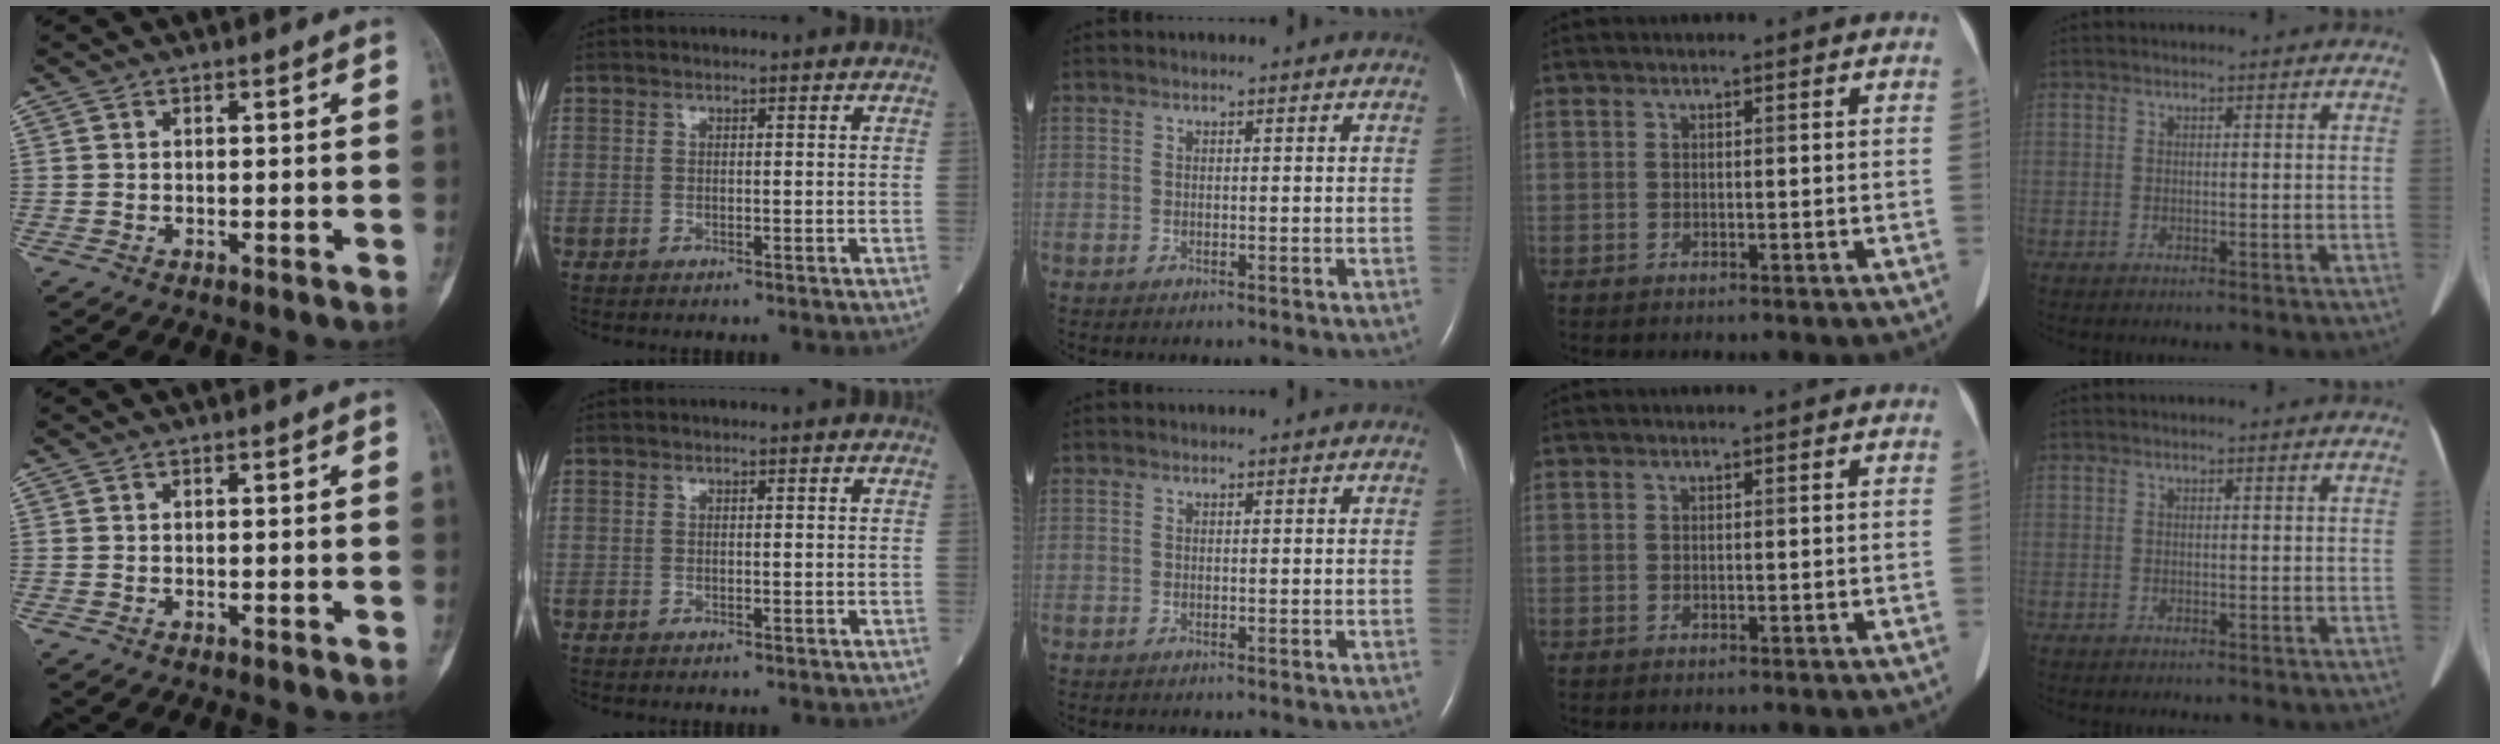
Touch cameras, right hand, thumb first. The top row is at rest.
{}